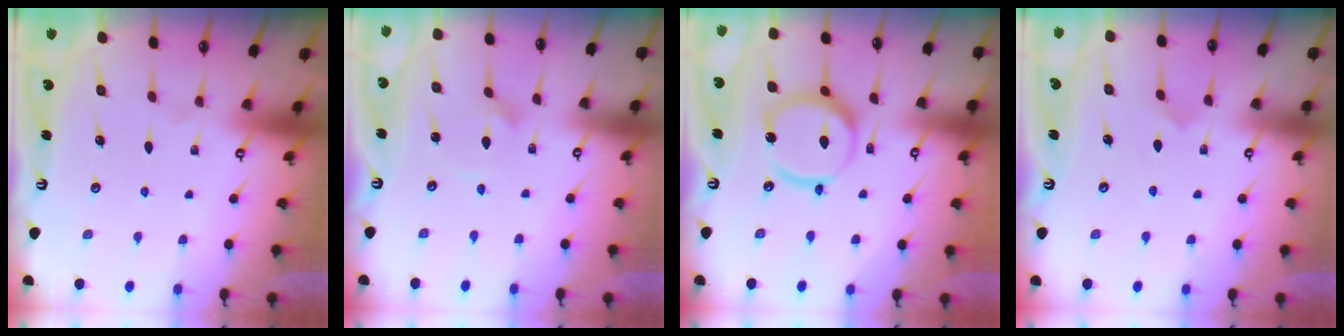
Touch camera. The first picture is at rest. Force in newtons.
{"total": 1.6, "press": 1.6, "slide": 0.2}
{"total": 14.7, "press": 14.6, "slide": 1.7}
{"total": 3.4, "press": 3.4, "slide": 0.3}